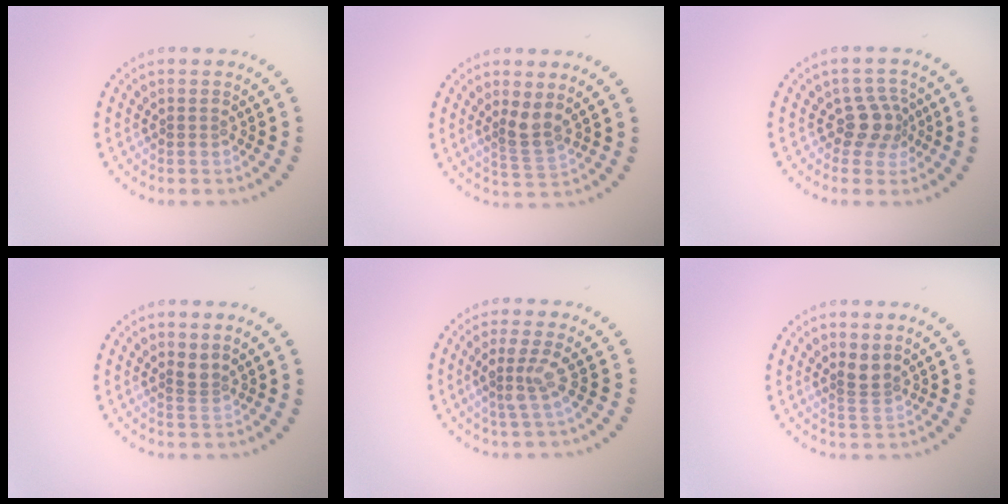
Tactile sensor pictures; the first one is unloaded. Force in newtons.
{"total": 2.3, "press": 1.7, "slide": 1.5}
{"total": 2.8, "press": 2.1, "slide": 1.8}
{"total": 0.9, "press": 0.5, "slide": 0.7}
{"total": 2.7, "press": 2.0, "slide": 1.8}
{"total": 2.0, "press": 1.6, "slide": 1.2}